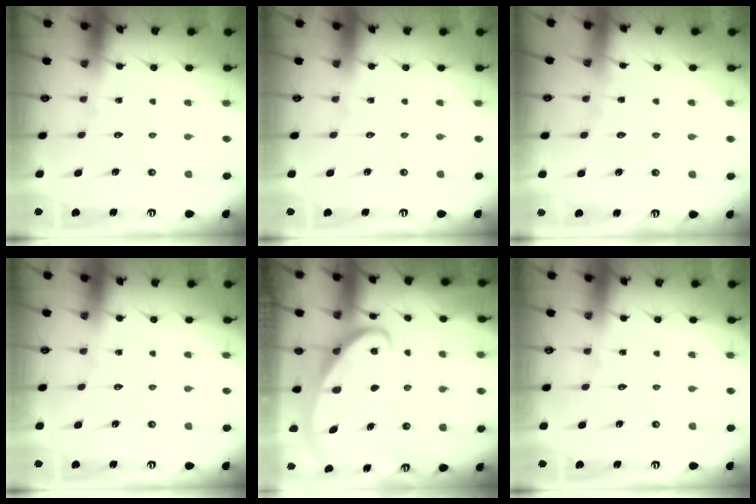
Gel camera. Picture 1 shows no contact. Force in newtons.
{"total": 0.0}
{"total": 2.8, "press": 2.8, "slide": 0.4}
{"total": 0.0}
{"total": 2.3, "press": 2.3, "slide": 0.3}
{"total": 0.0}